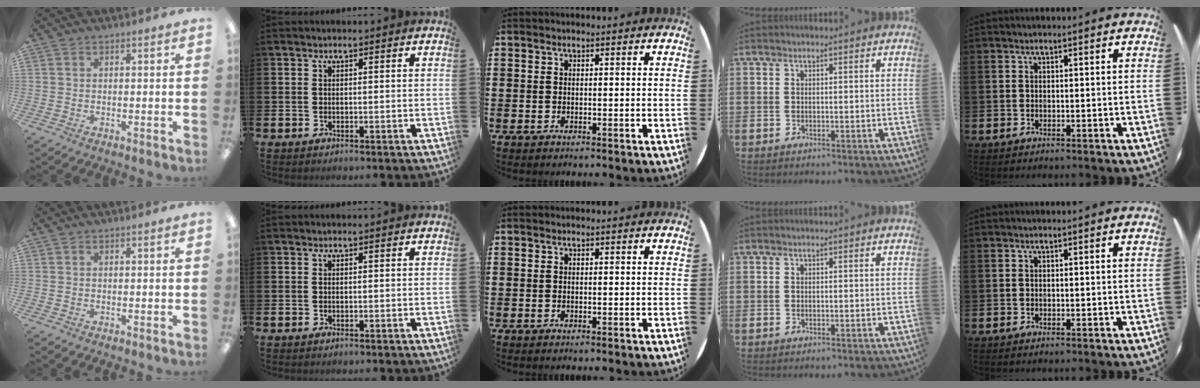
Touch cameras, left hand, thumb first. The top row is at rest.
{}